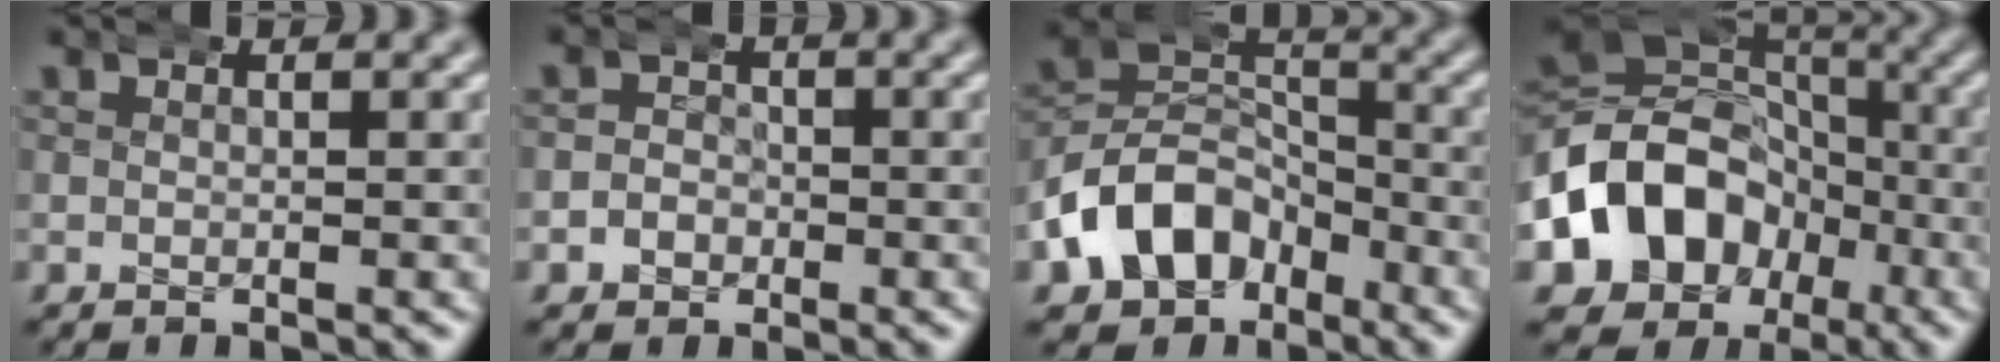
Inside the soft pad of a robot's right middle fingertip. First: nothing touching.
{"total": 2.7, "force": [-1.0, 2.5, 0.0], "torque": [0.004, -0.001, -0.023]}
{"total": 7.6, "force": [-3.3, 6.0, 3.2], "torque": [-0.061, -0.009, -0.057]}
{"total": 16.6, "force": [-2.6, 14.3, 8.1], "torque": [-0.163, -0.041, -0.035]}